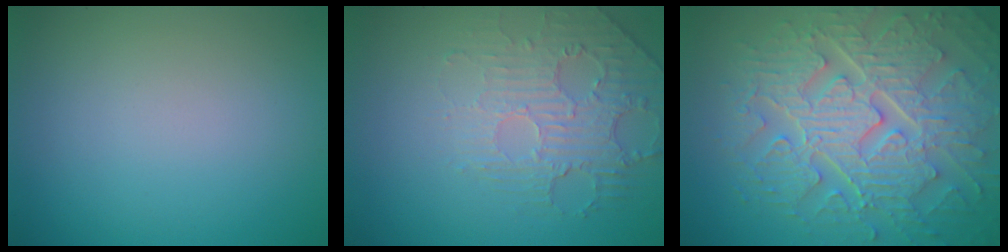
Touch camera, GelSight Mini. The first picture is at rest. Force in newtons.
{"total": 2.5, "press": 1.9, "slide": 1.6}
{"total": 9.6, "press": 7.0, "slide": 6.6}